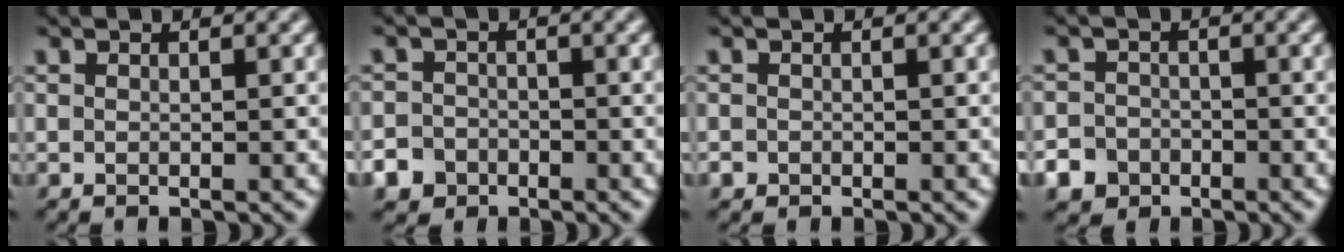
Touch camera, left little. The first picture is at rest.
{"total": 6.4, "force": [-3.8, 5.1, 1.1], "torque": [-0.024, -0.019, -0.080]}
{"total": 0.8, "force": [-0.4, 0.7, 0.0], "torque": [0.005, -0.004, -0.008]}
{"total": 7.5, "force": [-4.3, 6.0, 1.2], "torque": [-0.030, -0.026, -0.090]}